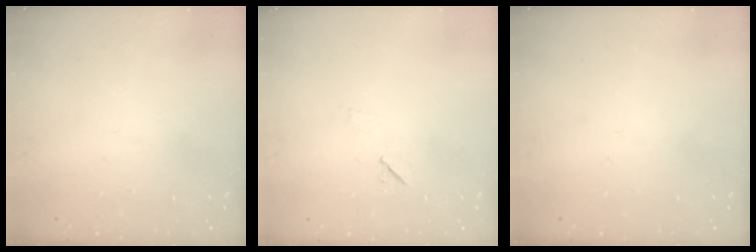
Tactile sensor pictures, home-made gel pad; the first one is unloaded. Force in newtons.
{"total": 5.2, "press": 4.7, "slide": 2.1}
{"total": 0.0}